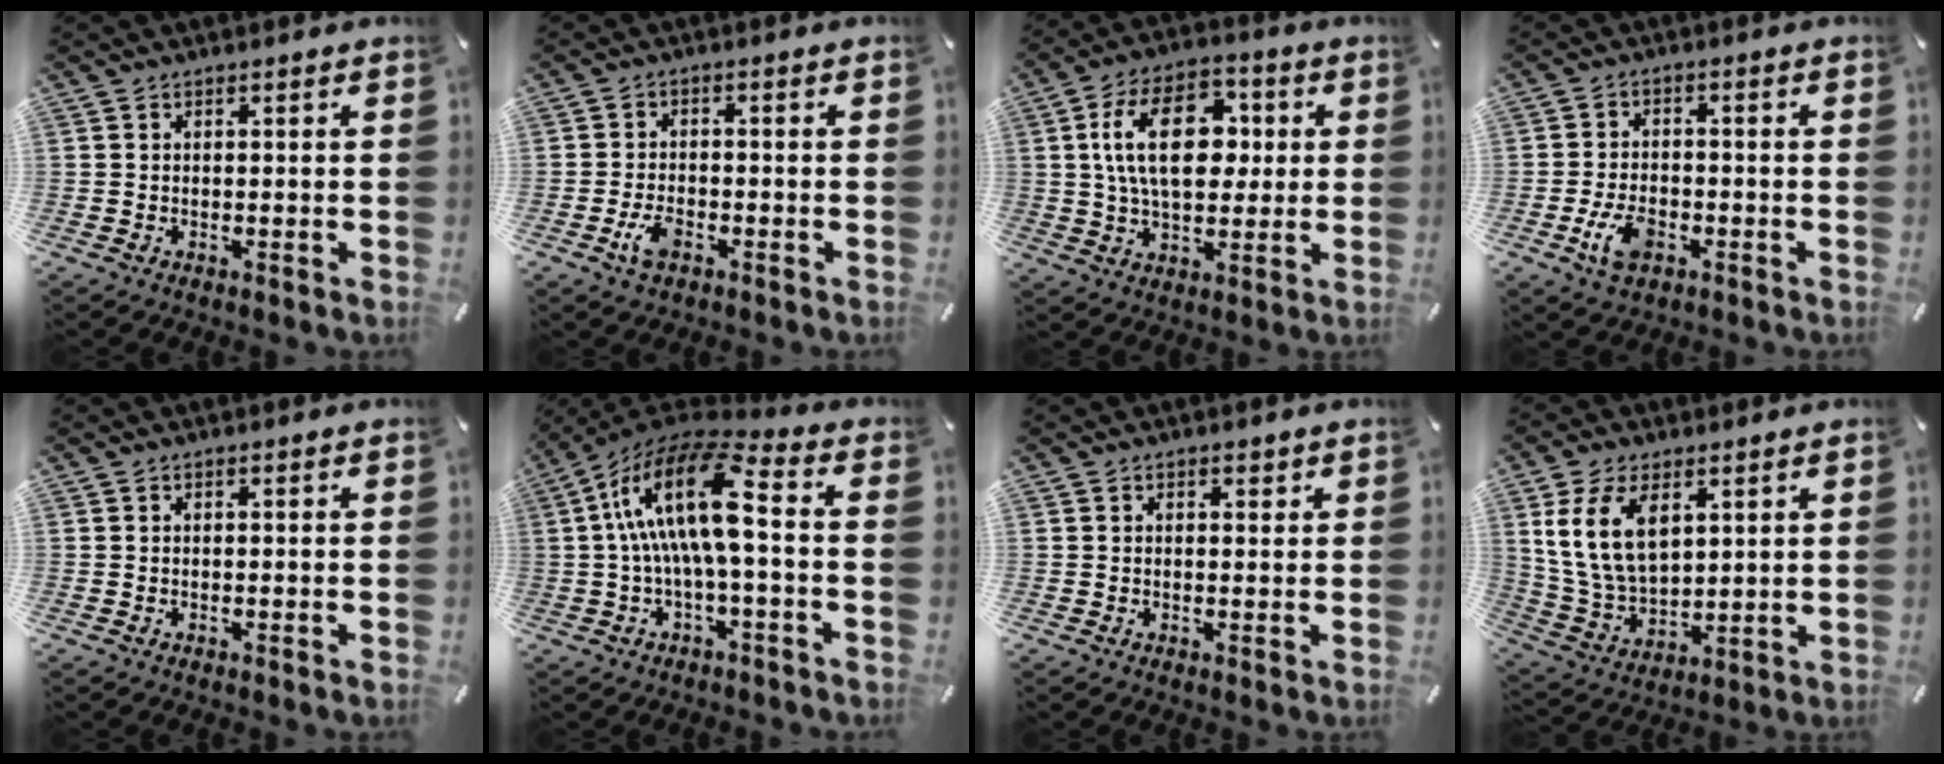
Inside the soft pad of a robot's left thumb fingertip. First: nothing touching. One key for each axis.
{"total": 4.5, "fx": -2.1, "fy": 2.5, "fz": 3.1, "tx": -0.076, "ty": 0.002, "tz": -0.043}
{"total": 17.1, "fx": 2.7, "fy": 10.8, "fz": 12.9, "tx": -0.245, "ty": 0.009, "tz": 0.040}
{"total": 6.6, "fx": -2.8, "fy": 4.1, "fz": 4.4, "tx": -0.101, "ty": 0.009, "tz": -0.053}
{"total": 0.0}
{"total": 19.5, "fx": 1.2, "fy": 7.2, "fz": 18.1, "tx": -0.352, "ty": 0.004, "tz": 0.017}
{"total": 1.1, "fx": 0.5, "fy": 0.8, "fz": 0.5, "tx": -0.003, "ty": 0.001, "tz": 0.006}
{"total": 12.5, "fx": 4.7, "fy": 8.0, "fz": 8.3, "tx": -0.197, "ty": -0.006, "tz": 0.087}